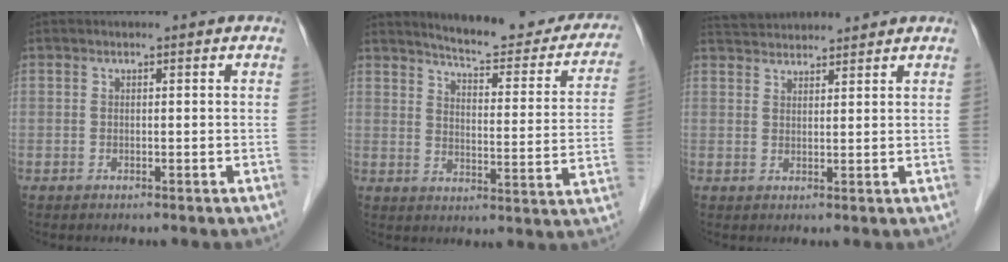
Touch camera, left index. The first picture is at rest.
{"total": 20.7, "force": [18.5, 4.0, 8.2], "torque": [-0.090, -0.050, 0.216]}
{"total": 6.8, "force": [6.7, 0.6, 1.4], "torque": [-0.030, 0.039, 0.109]}